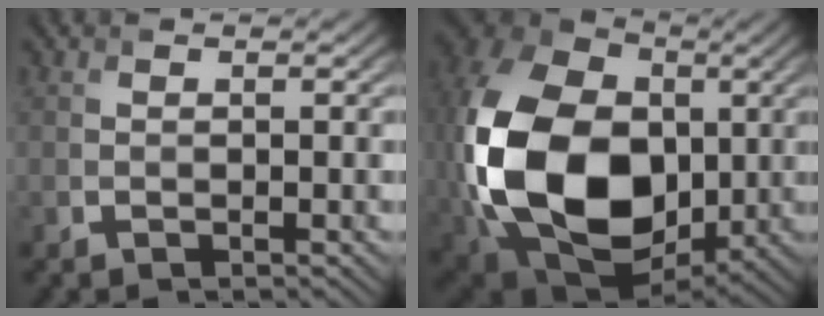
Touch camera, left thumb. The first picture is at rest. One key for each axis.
{"total": 21.8, "fx": -1.5, "fy": 15.3, "fz": 15.4, "tx": -0.397, "ty": -0.020, "tz": -0.023}